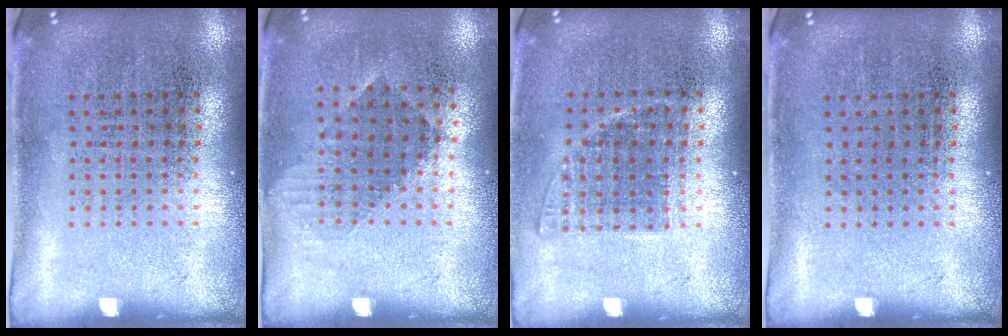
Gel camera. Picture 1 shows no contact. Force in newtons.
{"total": 0.9, "press": 0.7, "slide": 0.6}
{"total": 1.1, "press": 0.9, "slide": 0.5}
{"total": 0.0}